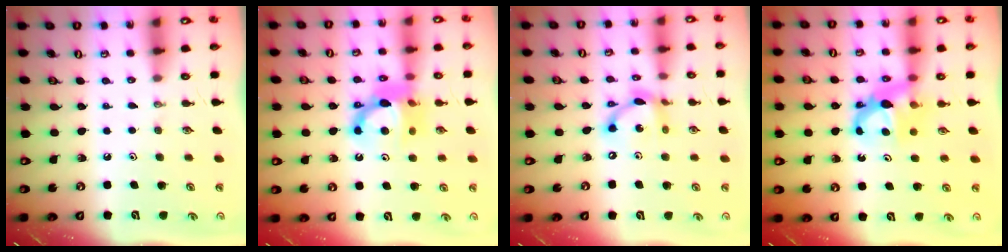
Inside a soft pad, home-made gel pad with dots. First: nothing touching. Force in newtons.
{"total": 11.9, "press": 11.8, "slide": 1.4}
{"total": 12.2, "press": 12.2, "slide": 0.6}
{"total": 7.2, "press": 7.2, "slide": 0.4}